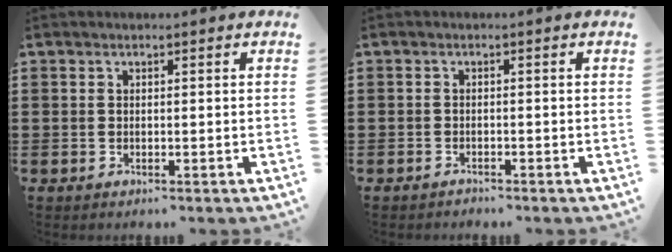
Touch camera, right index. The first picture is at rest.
{"total": 1.0, "force": [-1.0, 0.3, -0.1], "torque": [-0.002, 0.003, -0.022]}